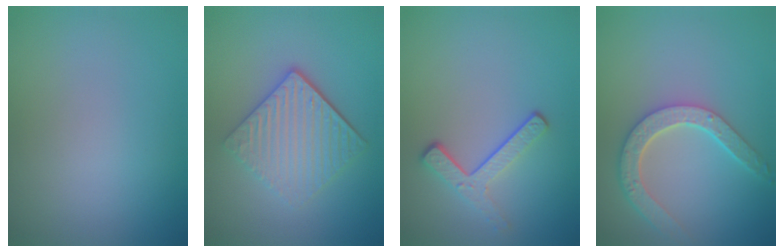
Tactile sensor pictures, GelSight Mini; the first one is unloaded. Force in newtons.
{"total": 5.0, "press": 3.7, "slide": 3.4}
{"total": 3.0, "press": 2.2, "slide": 2.0}
{"total": 4.6, "press": 3.7, "slide": 2.7}